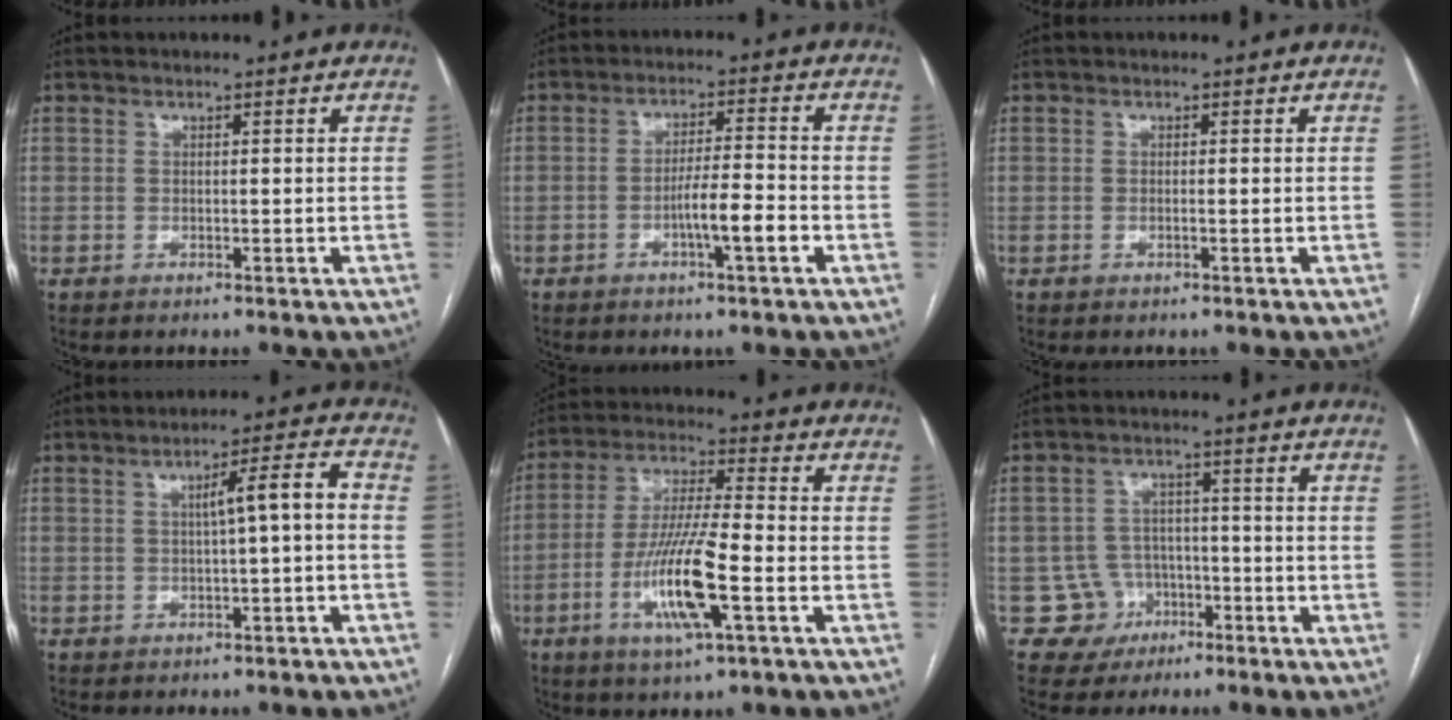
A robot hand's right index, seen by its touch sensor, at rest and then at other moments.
{"total": 5.9, "force": [-2.4, 0.2, 5.4], "torque": [-0.093, 0.002, -0.042]}
{"total": 0.6, "force": [-0.2, 0.0, 0.5], "torque": [-0.011, 0.001, -0.002]}
{"total": 5.4, "force": [0.0, 0.3, 5.4], "torque": [-0.079, 0.016, 0.000]}
{"total": 12.8, "force": [-4.2, 1.2, 12.1], "torque": [-0.240, -0.011, -0.078]}
{"total": 5.7, "force": [-2.3, 5.2, -0.2], "torque": [0.015, 0.014, -0.032]}